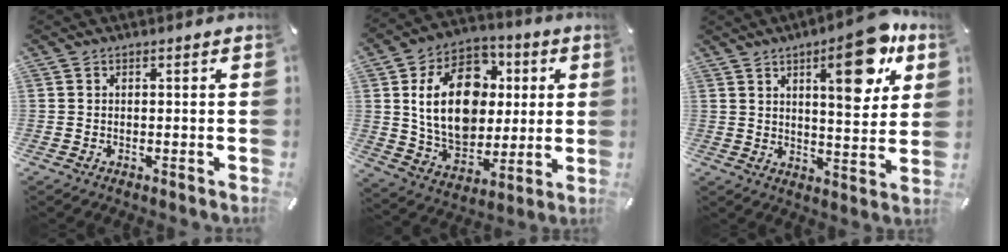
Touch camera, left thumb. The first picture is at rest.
{"total": 20.3, "force": [3.4, 15.3, 13.0], "torque": [-0.243, -0.001, 0.063]}
{"total": 16.1, "force": [8.1, 6.0, 12.6], "torque": [-0.156, -0.040, 0.120]}